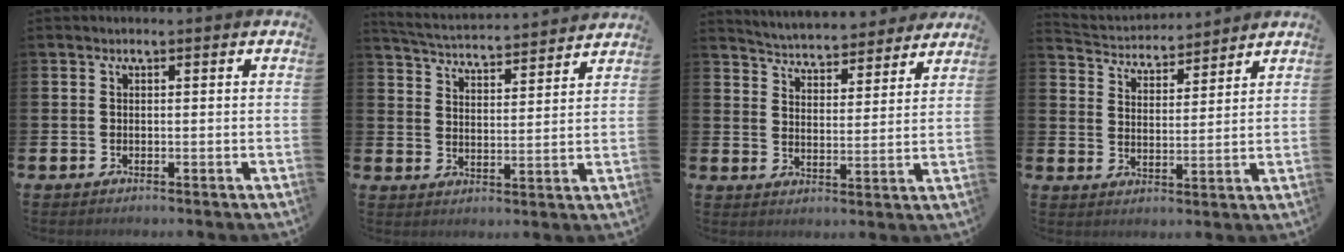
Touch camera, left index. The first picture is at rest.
{"total": 4.5, "force": [4.5, 0.0, 0.3], "torque": [-0.026, -0.040, 0.074]}
{"total": 5.1, "force": [5.0, 0.7, -0.1], "torque": [-0.013, -0.047, 0.085]}
{"total": 3.7, "force": [3.6, 0.8, -0.4], "torque": [-0.012, -0.032, 0.060]}